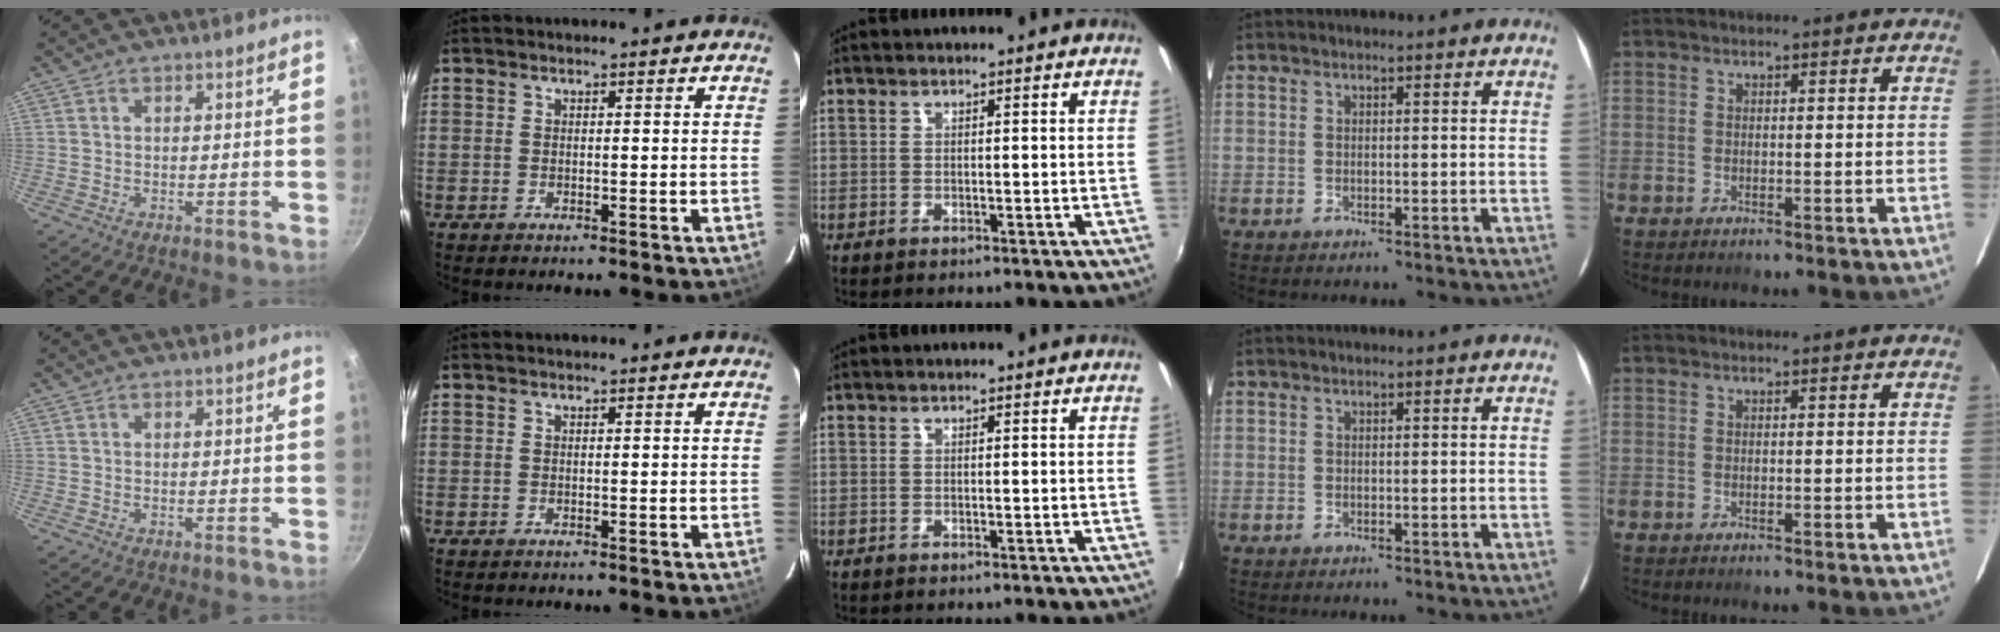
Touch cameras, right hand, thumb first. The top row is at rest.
{}